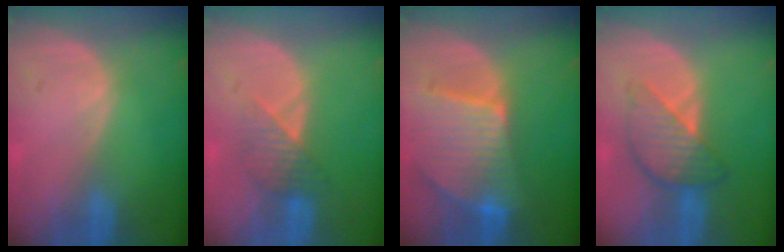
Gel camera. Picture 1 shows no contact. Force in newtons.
{"total": 4.0, "press": 3.6, "slide": 1.7}
{"total": 9.5, "press": 8.3, "slide": 4.6}
{"total": 6.0, "press": 6.0, "slide": 0.4}